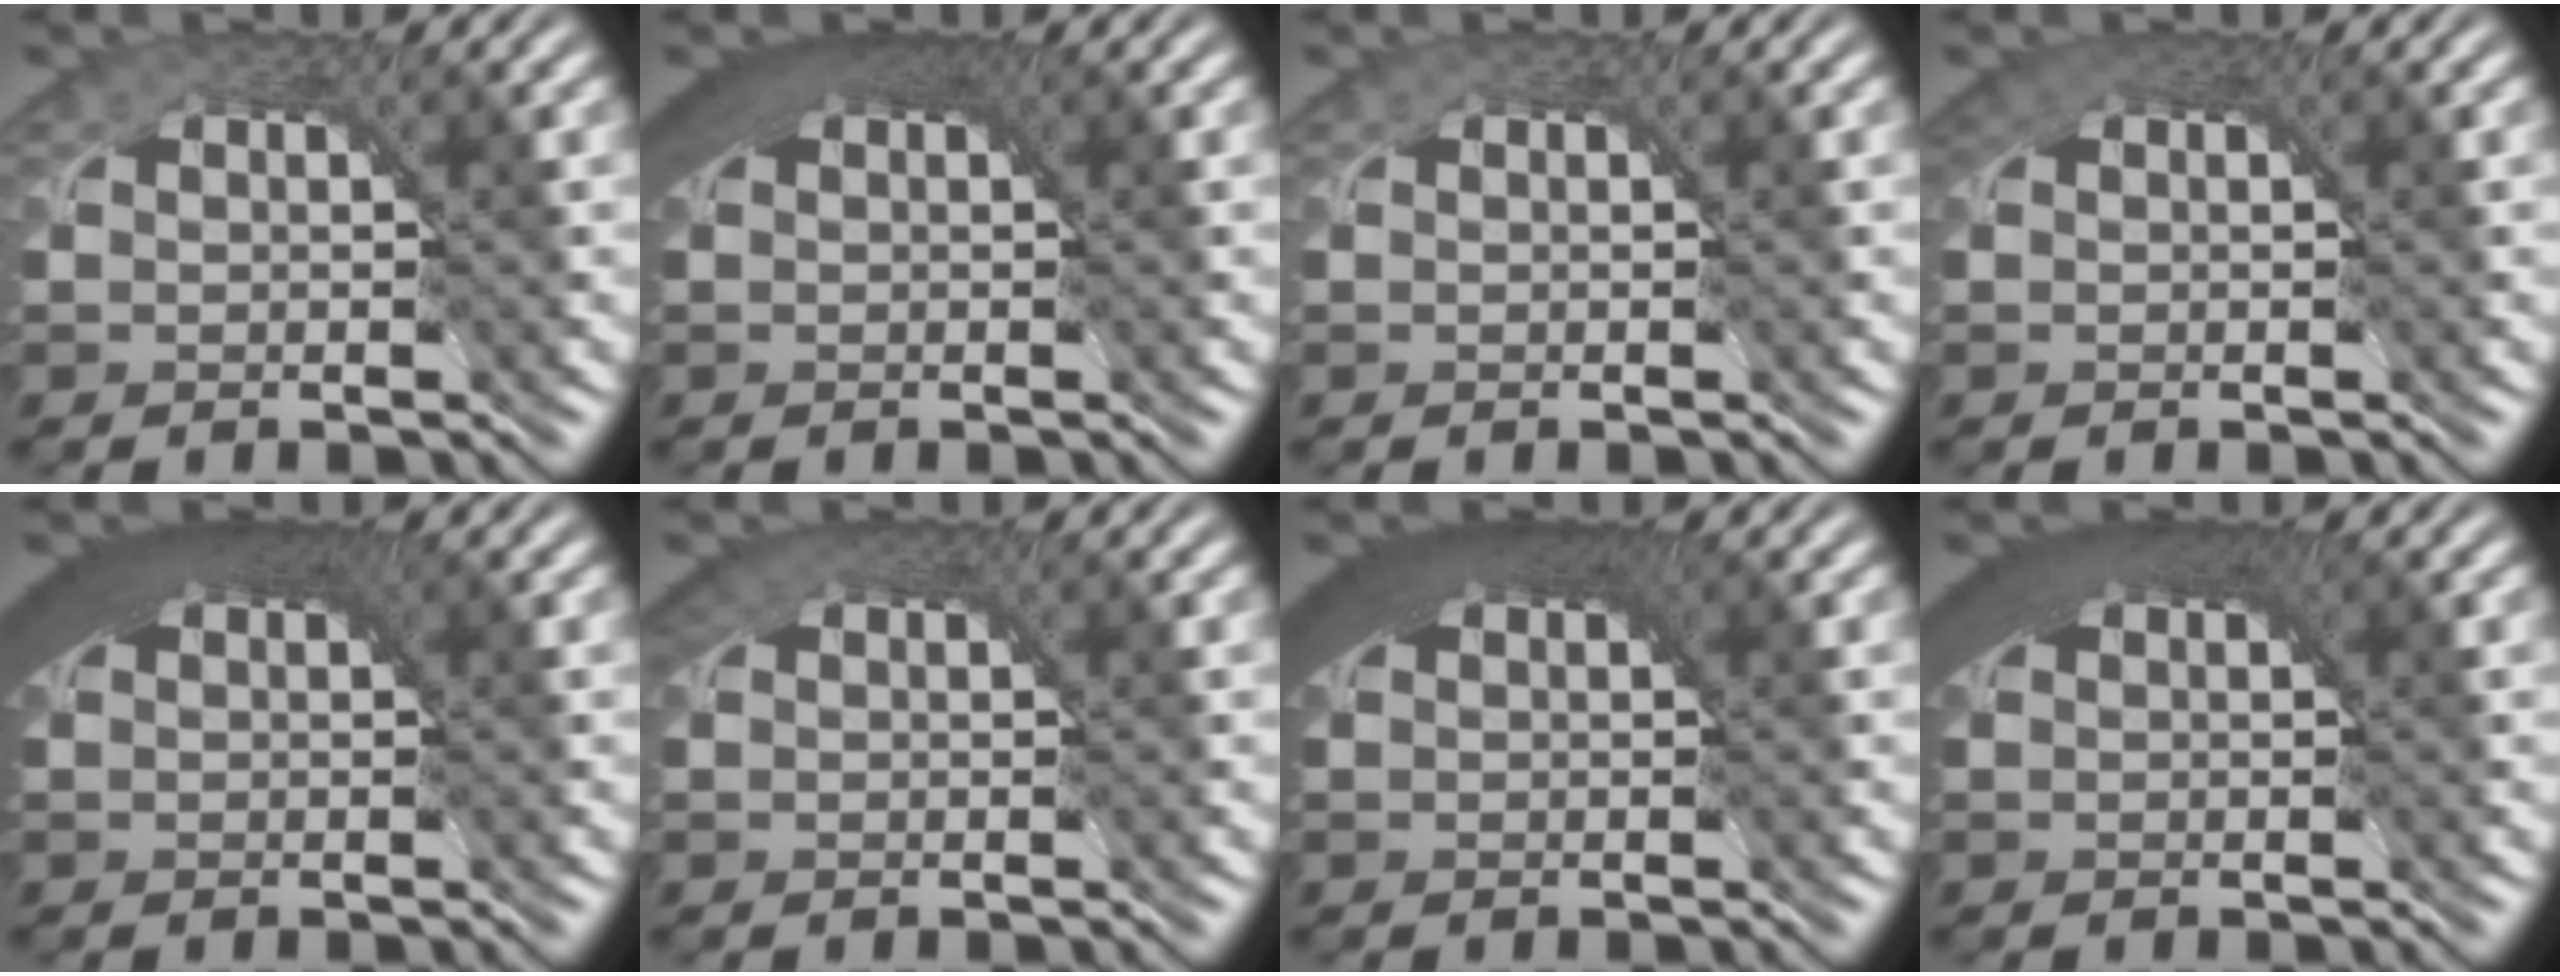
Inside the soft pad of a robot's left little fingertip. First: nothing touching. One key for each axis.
{"total": 6.6, "fx": 3.0, "fy": 3.3, "fz": 4.9, "tx": -0.088, "ty": 0.015, "tz": 0.034}
{"total": 0.0}
{"total": 2.1, "fx": 0.8, "fy": 1.6, "fz": 1.2, "tx": -0.033, "ty": 0.002, "tz": 0.006}
{"total": 8.0, "fx": 3.0, "fy": 4.0, "fz": 6.2, "tx": -0.098, "ty": 0.019, "tz": 0.031}
{"total": 4.0, "fx": 2.1, "fy": 2.3, "fz": 2.5, "tx": -0.049, "ty": 0.009, "tz": 0.024}
{"total": 8.3, "fx": 3.1, "fy": 4.2, "fz": 6.5, "tx": -0.103, "ty": 0.020, "tz": 0.033}
{"total": 7.2, "fx": 3.0, "fy": 3.6, "fz": 5.5, "tx": -0.090, "ty": 0.016, "tz": 0.033}